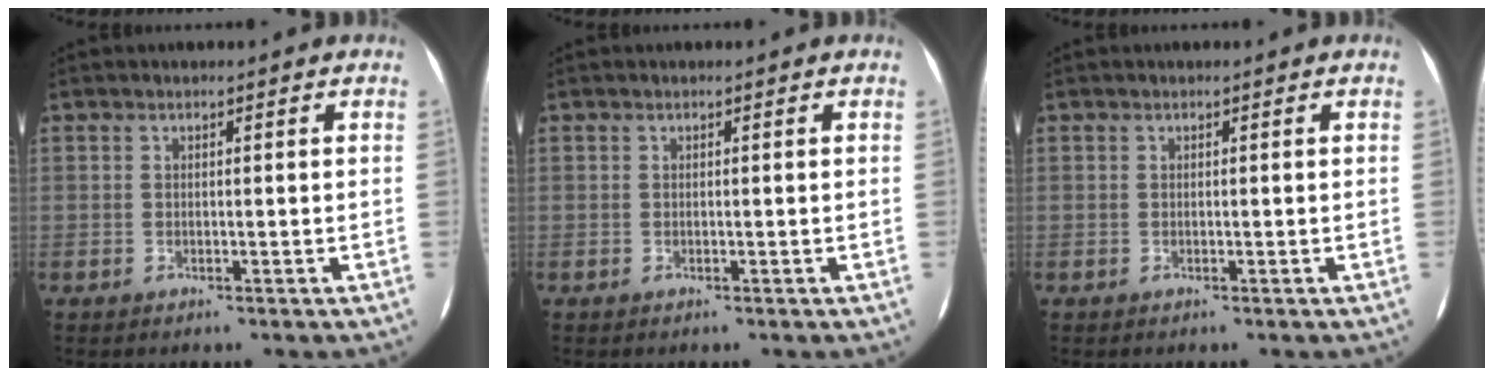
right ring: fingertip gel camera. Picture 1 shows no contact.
{"total": 0.0}
{"total": 0.0}